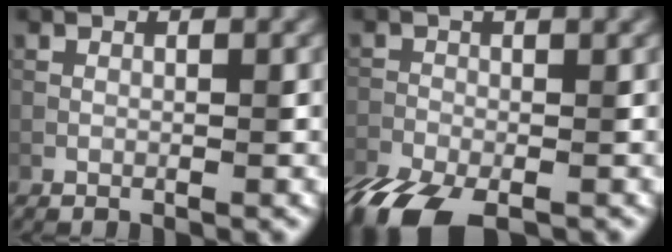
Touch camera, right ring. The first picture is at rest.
{"total": 7.8, "force": [-5.0, 2.7, 5.3], "torque": [-0.110, -0.027, -0.096]}